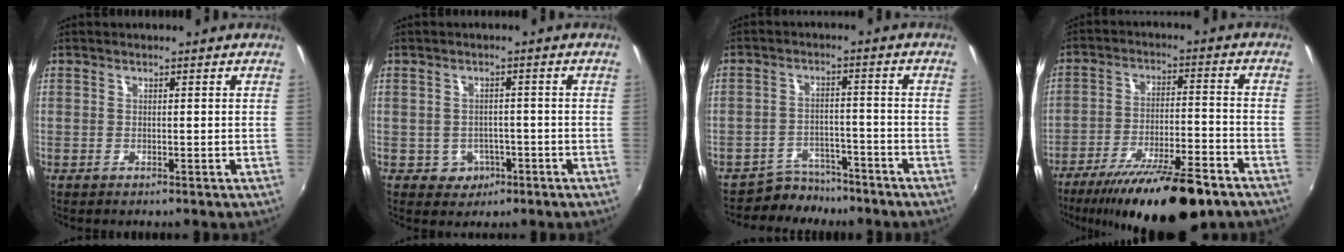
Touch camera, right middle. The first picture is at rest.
{"total": 4.0, "force": [-1.5, 3.6, 0.9], "torque": [-0.028, 0.008, -0.013]}
{"total": 6.1, "force": [-5.5, 2.7, 0.4], "torque": [-0.020, 0.013, -0.080]}
{"total": 19.5, "force": [-14.6, 4.3, 12.1], "torque": [-0.216, -0.030, -0.224]}